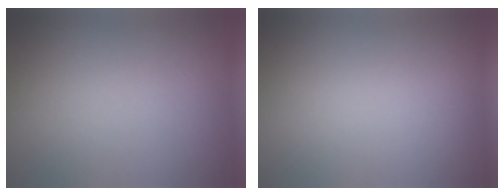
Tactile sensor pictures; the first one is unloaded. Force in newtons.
{"total": 0.0}